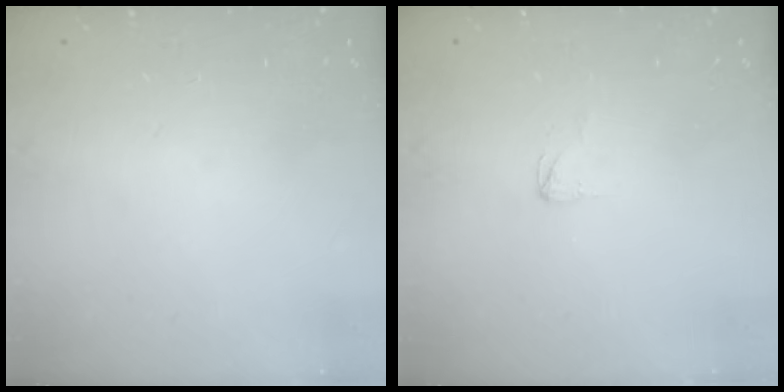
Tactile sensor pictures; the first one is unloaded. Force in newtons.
{"total": 2.3, "press": 2.3, "slide": 0.2}